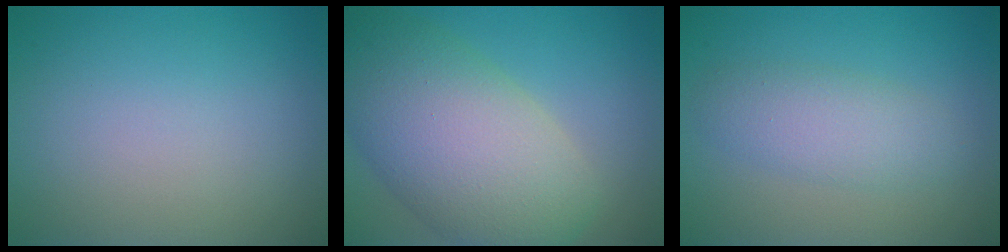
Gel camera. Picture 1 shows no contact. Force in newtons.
{"total": 10.8, "press": 10.8, "slide": 0.7}
{"total": 3.2, "press": 3.2, "slide": 0.2}